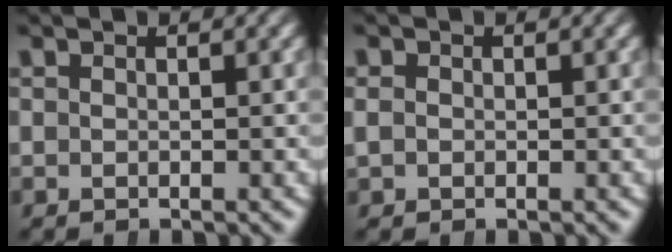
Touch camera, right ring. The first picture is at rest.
{"total": 1.5, "force": [0.0, 1.5, 0.4], "torque": [-0.019, -0.006, 0.003]}